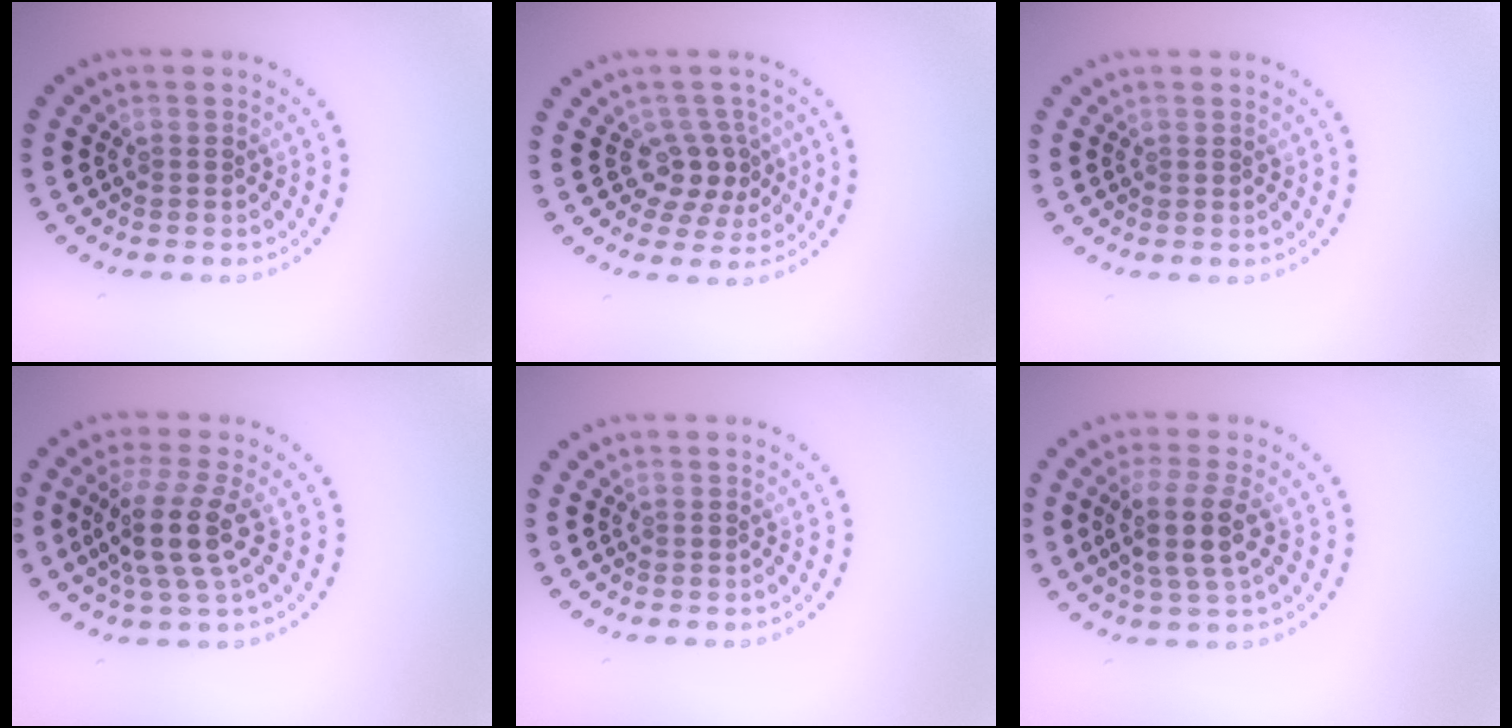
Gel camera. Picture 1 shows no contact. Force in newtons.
{"total": 2.7, "press": 2.2, "slide": 1.6}
{"total": 0.0}
{"total": 4.2, "press": 3.4, "slide": 2.5}
{"total": 0.0}
{"total": 3.7, "press": 3.1, "slide": 2.0}